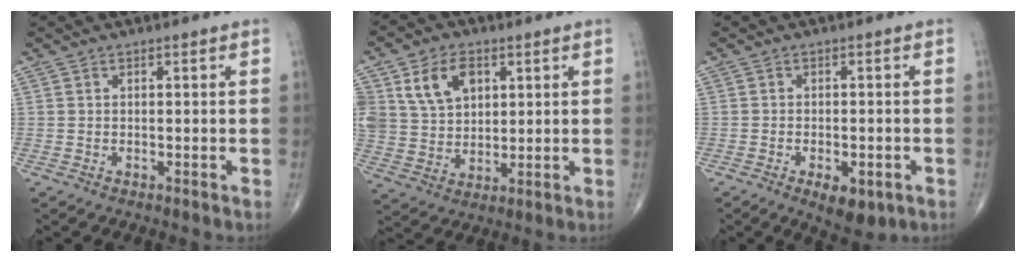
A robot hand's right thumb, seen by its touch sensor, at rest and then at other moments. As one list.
[{"total": 10.8, "force": [4.4, 7.5, 6.3], "torque": [-0.092, -0.012, 0.091]}, {"total": 6.6, "force": [-3.0, 3.1, 5.0], "torque": [-0.068, 0.004, -0.035]}]